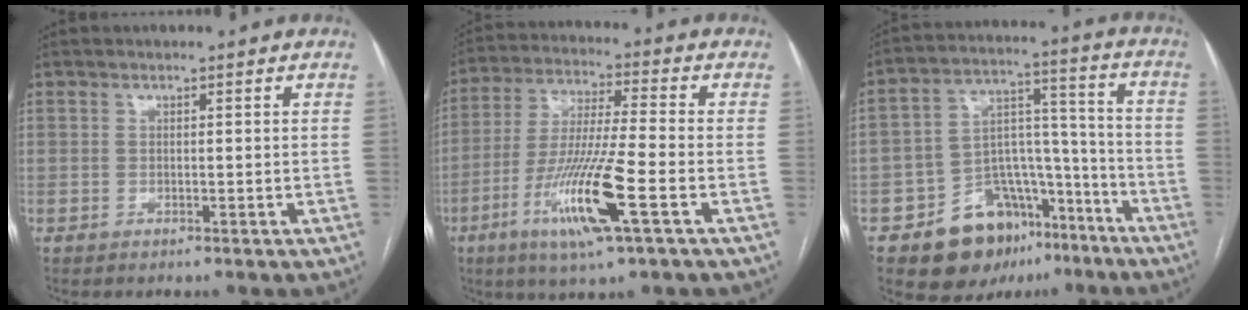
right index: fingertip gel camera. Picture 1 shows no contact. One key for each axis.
{"total": 14.1, "fx": -5.5, "fy": 0.3, "fz": 13.0, "tx": -0.262, "ty": -0.022, "tz": -0.104}
{"total": 15.7, "fx": -10.1, "fy": 9.7, "fz": 7.1, "tx": -0.090, "ty": 0.064, "tz": -0.151}